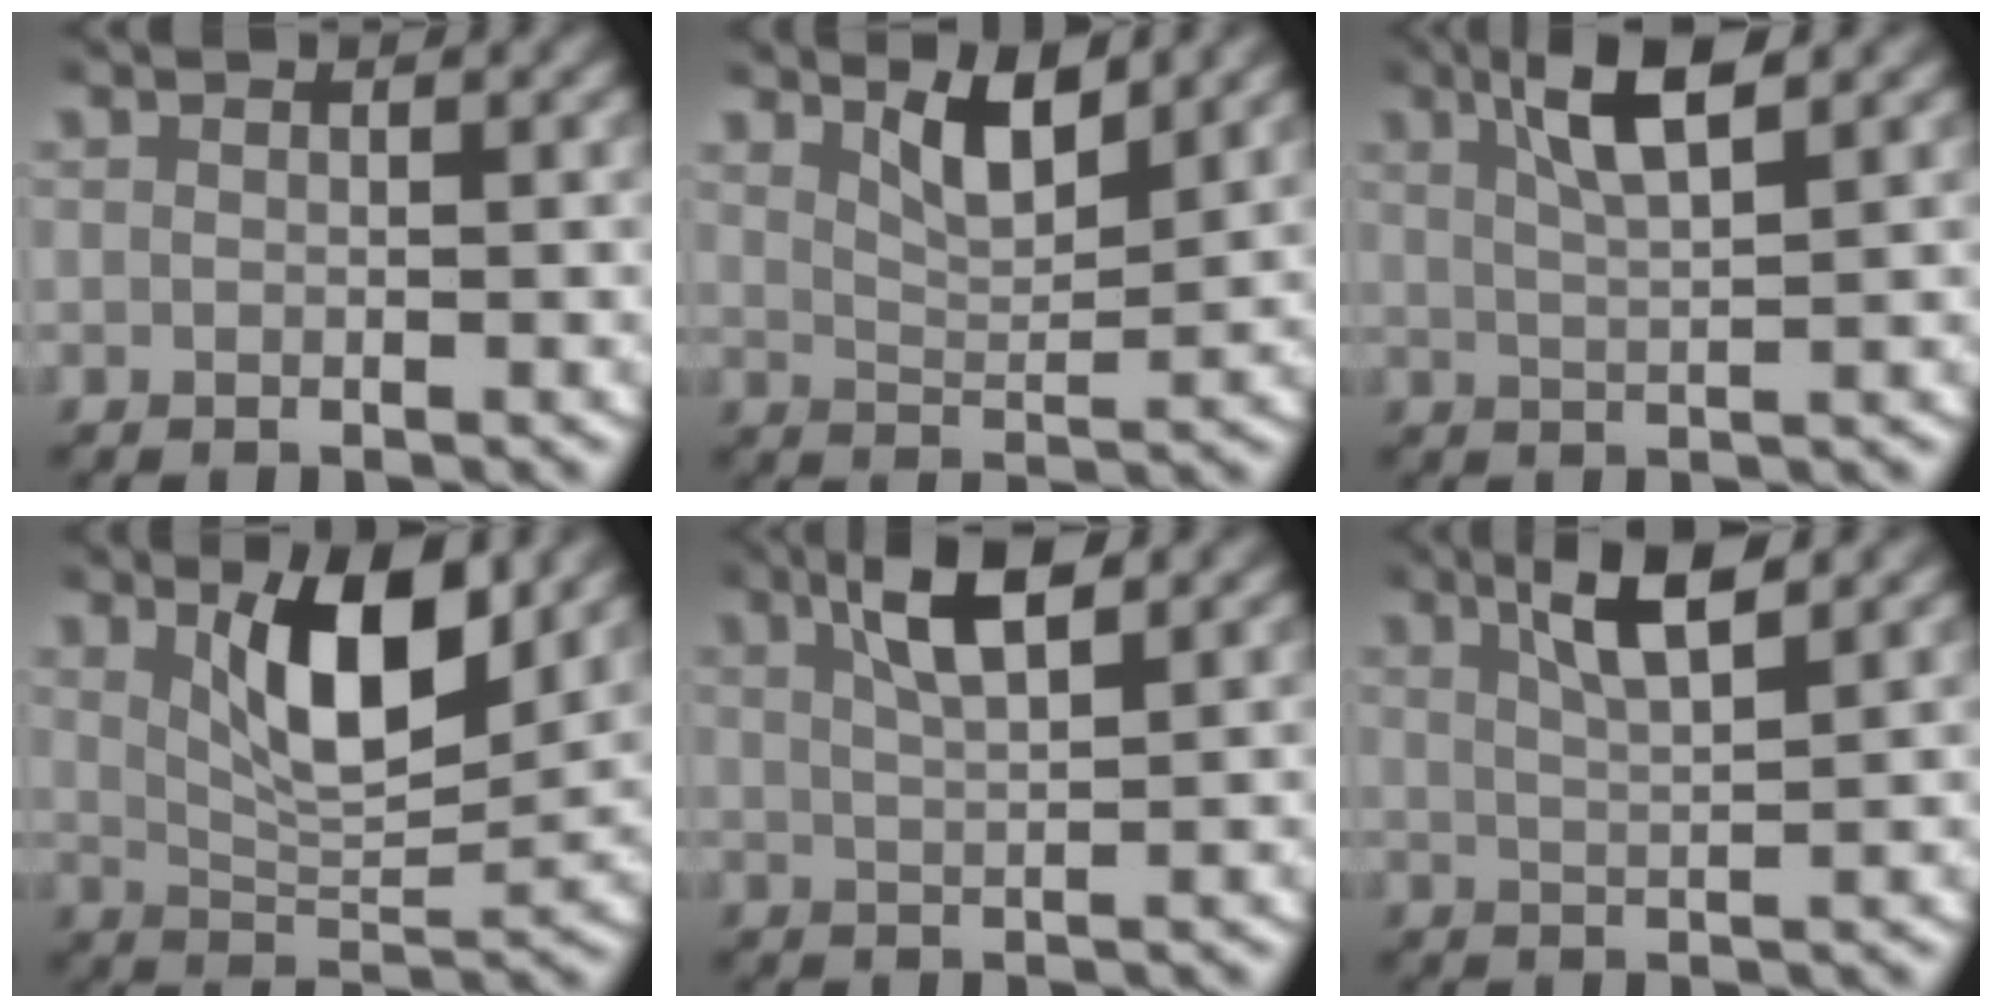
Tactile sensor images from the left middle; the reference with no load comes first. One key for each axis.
{"total": 3.6, "fx": 2.8, "fy": 0.8, "fz": 2.1, "tx": -0.039, "ty": -0.005, "tz": 0.050}
{"total": 4.9, "fx": 2.9, "fy": 0.7, "fz": 4.0, "tx": -0.071, "ty": 0.013, "tz": 0.043}
{"total": 6.3, "fx": 2.9, "fy": 1.8, "fz": 5.2, "tx": -0.085, "ty": -0.004, "tz": 0.052}
{"total": 4.4, "fx": 2.7, "fy": 0.8, "fz": 3.5, "tx": -0.063, "ty": 0.011, "tz": 0.041}
{"total": 4.5, "fx": 2.9, "fy": 0.6, "fz": 3.4, "tx": -0.062, "ty": 0.011, "tz": 0.045}